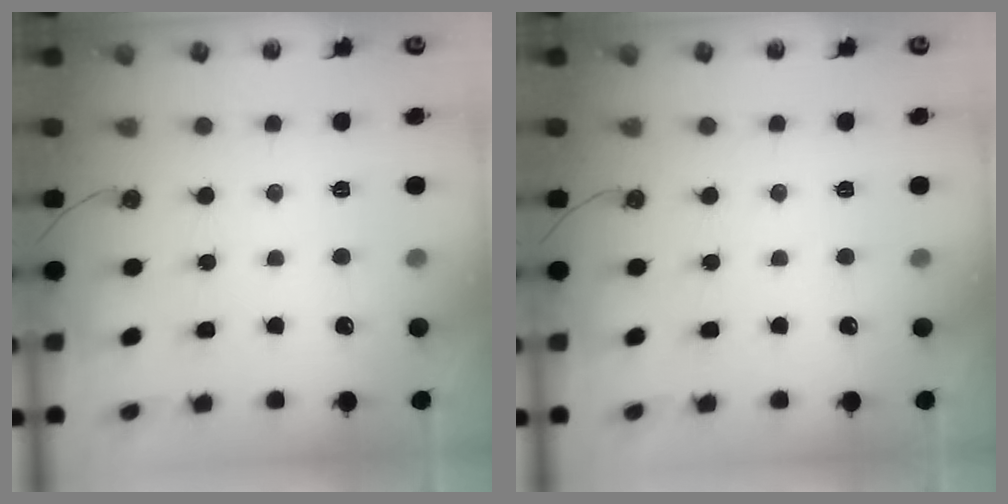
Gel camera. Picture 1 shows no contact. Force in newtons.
{"total": 0.0}